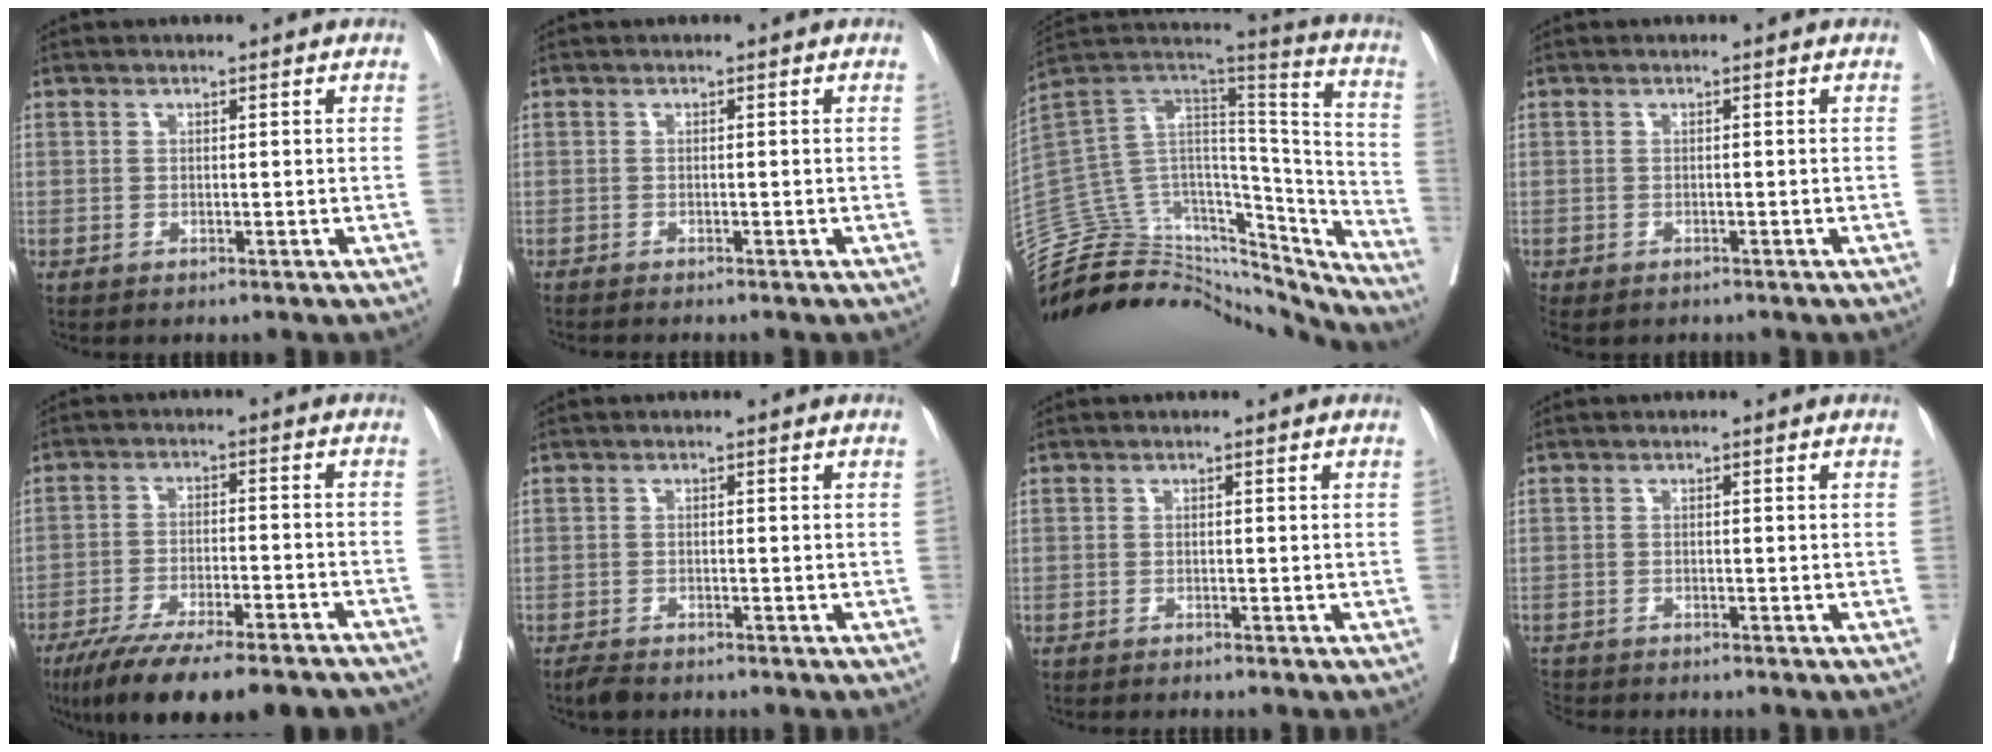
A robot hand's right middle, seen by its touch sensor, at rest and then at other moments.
{"total": 1.5, "force": [-1.5, 0.0, 0.3], "torque": [-0.013, -0.006, -0.026]}
{"total": 35.5, "force": [-32.1, 10.0, 11.4], "torque": [-0.178, 0.019, -0.467]}
{"total": 5.5, "force": [-3.7, 3.3, 2.3], "torque": [-0.058, -0.010, -0.049]}
{"total": 20.0, "force": [-16.2, 3.4, 11.1], "torque": [-0.149, -0.020, -0.240]}
{"total": 2.1, "force": [-1.9, 0.5, 0.6], "torque": [-0.018, -0.007, -0.031]}
{"total": 1.5, "force": [-1.5, -0.1, 0.2], "torque": [-0.010, -0.006, -0.027]}
{"total": 2.8, "force": [-2.7, 0.4, -0.3], "torque": [0.000, -0.013, -0.051]}